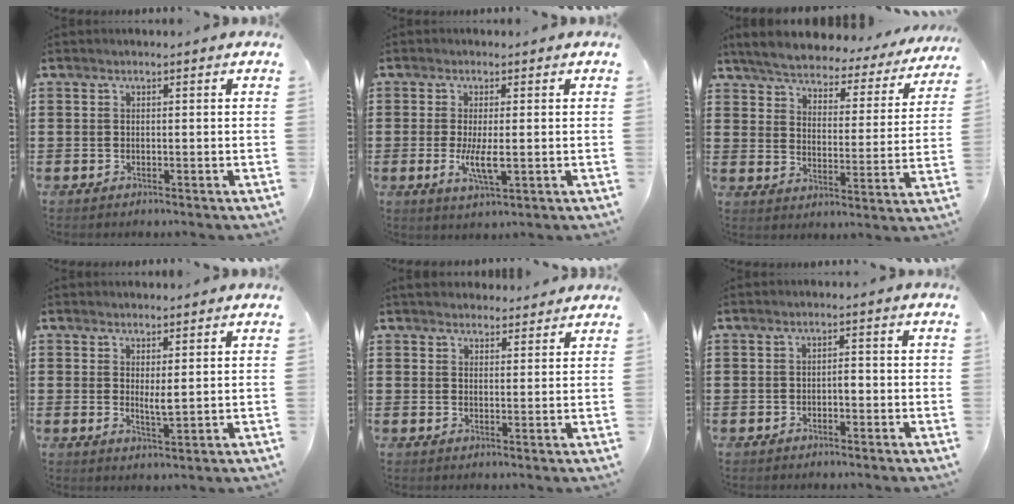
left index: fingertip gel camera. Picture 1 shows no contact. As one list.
[{"total": 5.1, "force": [-0.6, 1.4, 4.9], "torque": [-0.097, -0.005, -0.012]}, {"total": 4.4, "force": [4.3, 0.5, 1.0], "torque": [-0.045, -0.030, 0.068]}, {"total": 3.0, "force": [1.3, 0.7, 2.6], "torque": [-0.045, -0.006, 0.022]}, {"total": 3.0, "force": [2.9, 0.7, 0.2], "torque": [-0.003, -0.006, 0.053]}, {"total": 1.6, "force": [-0.8, 0.6, 1.3], "torque": [-0.026, 0.001, -0.017]}]